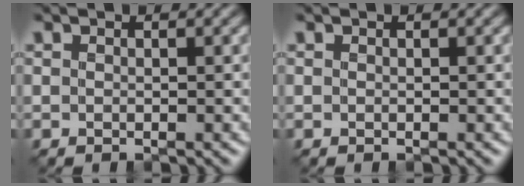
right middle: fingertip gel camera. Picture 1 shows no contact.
{"total": 0.0}